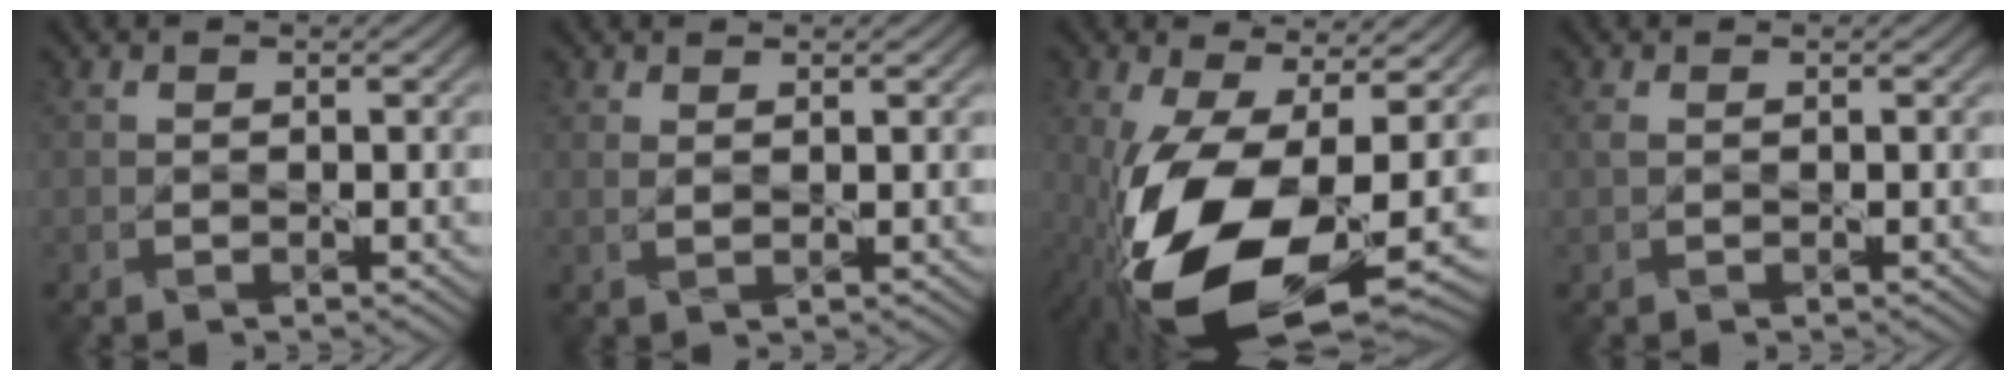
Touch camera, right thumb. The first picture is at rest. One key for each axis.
{"total": 1.1, "fx": 0.8, "fy": 0.1, "fz": 0.8, "tx": -0.021, "ty": 0.003, "tz": 0.014}
{"total": 16.6, "fx": -4.8, "fy": 7.6, "fz": 14.0, "tx": -0.298, "ty": -0.038, "tz": -0.075}
{"total": 0.7, "fx": 0.2, "fy": 0.3, "fz": 0.6, "tx": -0.019, "ty": 0.004, "tz": 0.004}